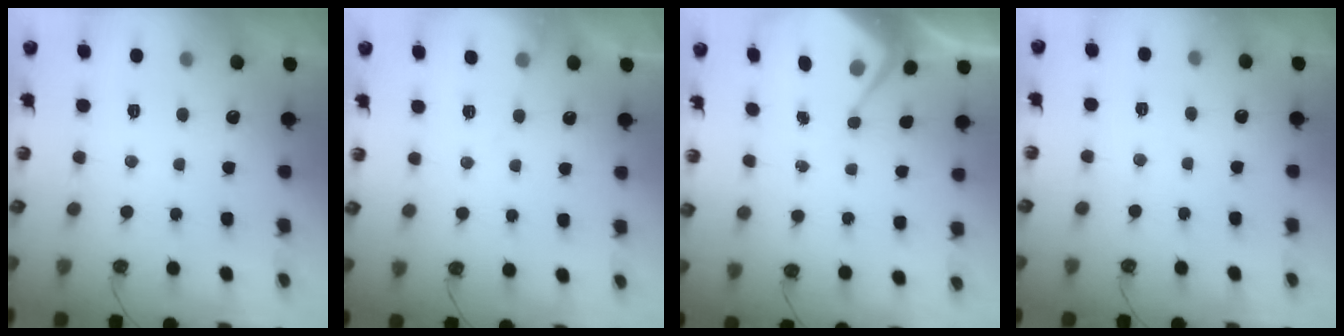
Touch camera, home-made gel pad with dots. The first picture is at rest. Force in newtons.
{"total": 5.3, "press": 5.3, "slide": 0.7}
{"total": 6.1, "press": 6.0, "slide": 0.9}
{"total": 2.1, "press": 2.1, "slide": 0.4}